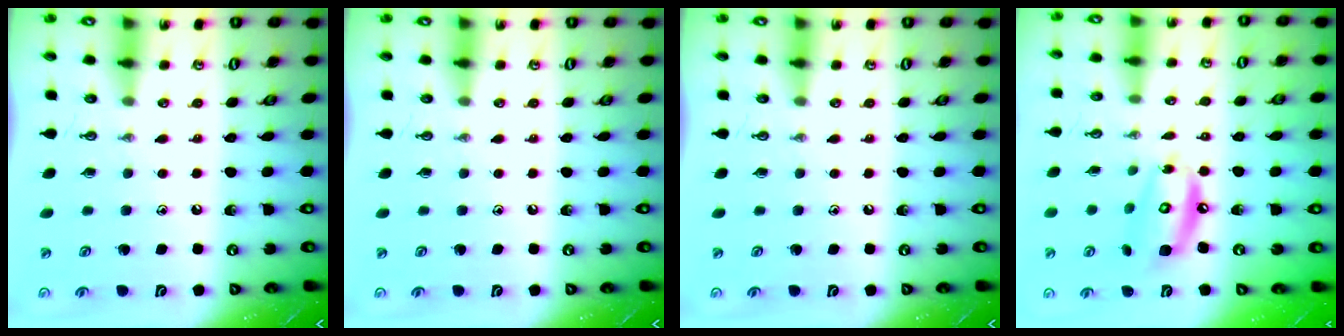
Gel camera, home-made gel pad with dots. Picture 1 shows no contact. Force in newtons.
{"total": 0.0}
{"total": 0.0}
{"total": 12.0, "press": 11.9, "slide": 1.2}